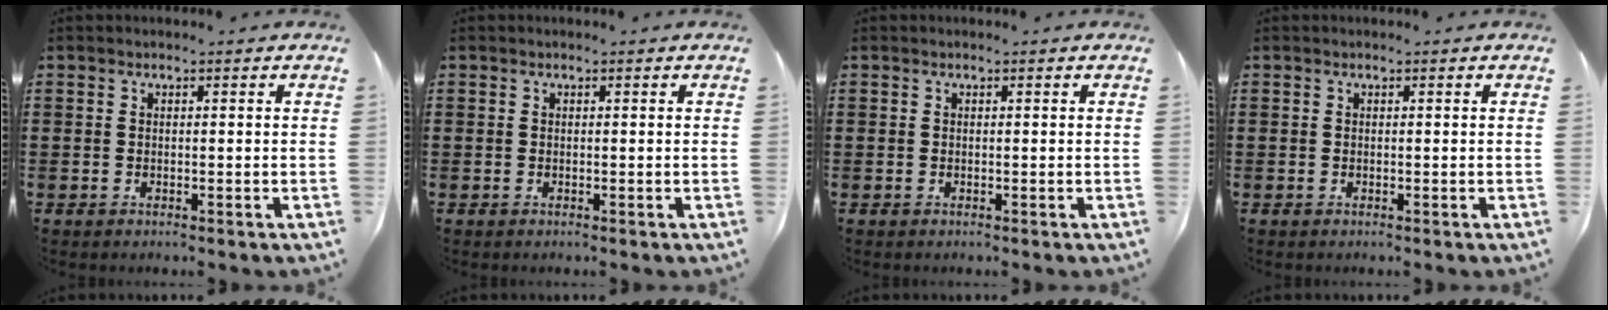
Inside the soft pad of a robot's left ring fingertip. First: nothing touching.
{"total": 0.0}
{"total": 0.0}
{"total": 0.0}